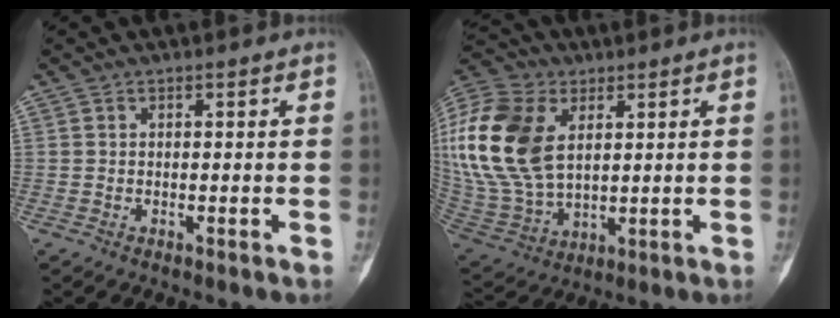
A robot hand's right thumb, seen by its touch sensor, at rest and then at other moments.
{"total": 23.3, "force": [5.8, 14.9, 17.0], "torque": [-0.376, -0.011, 0.115]}